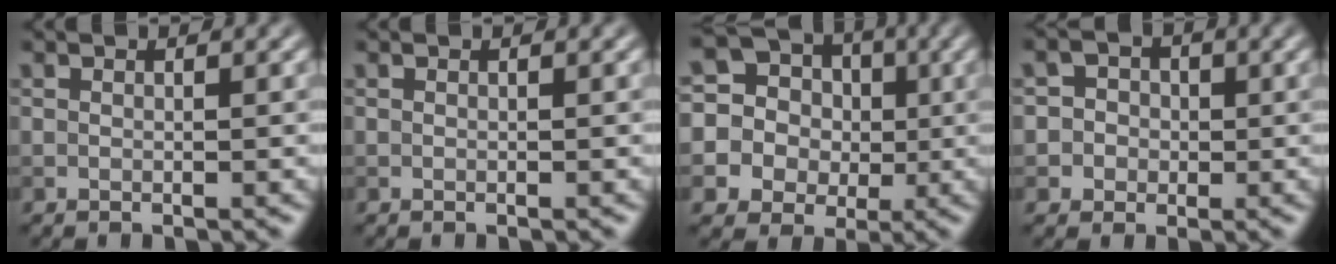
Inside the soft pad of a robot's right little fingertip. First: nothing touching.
{"total": 0.0}
{"total": 13.0, "force": [2.3, 12.0, 4.2], "torque": [-0.138, 0.030, 0.023]}
{"total": 3.5, "force": [0.2, 3.4, 0.8], "torque": [0.011, 0.016, -0.010]}